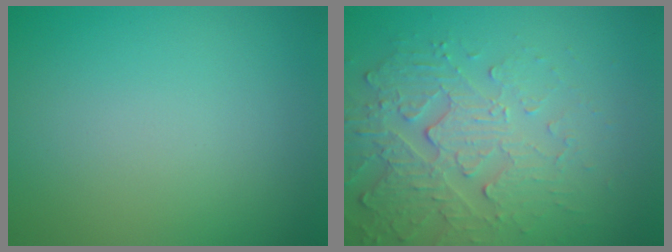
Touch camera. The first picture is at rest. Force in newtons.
{"total": 4.3, "press": 4.1, "slide": 1.3}